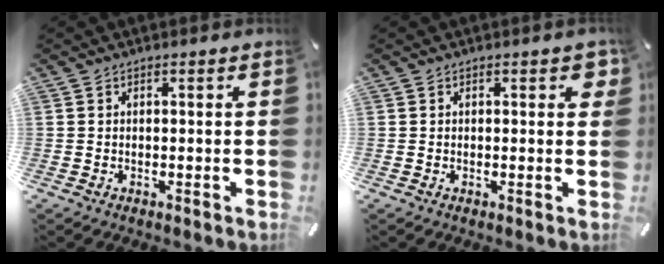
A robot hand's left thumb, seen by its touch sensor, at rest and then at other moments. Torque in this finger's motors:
{"motor_torque": [0.78, 0.64, 0.17, -0.28, 0.00]}